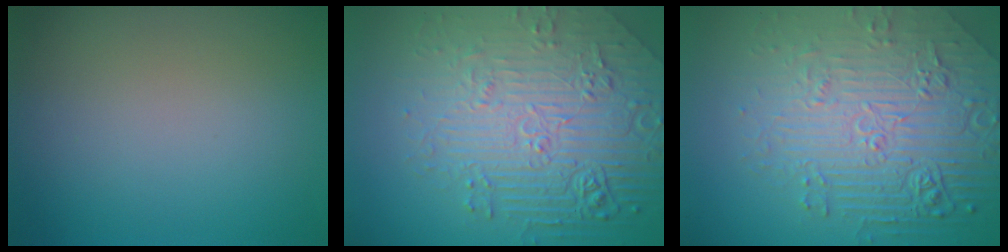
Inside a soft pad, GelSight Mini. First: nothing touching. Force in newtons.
{"total": 8.9, "press": 6.2, "slide": 6.4}
{"total": 9.0, "press": 6.1, "slide": 6.5}